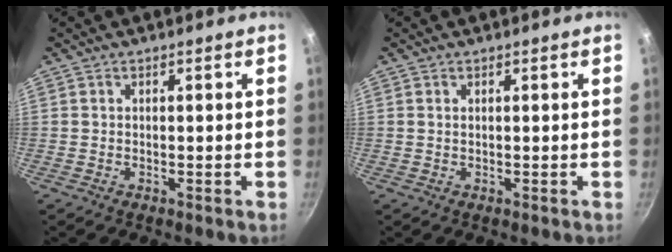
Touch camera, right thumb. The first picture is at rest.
{"total": 0.6, "force": [0.1, 0.3, 0.5], "torque": [-0.010, 0.000, 0.002]}